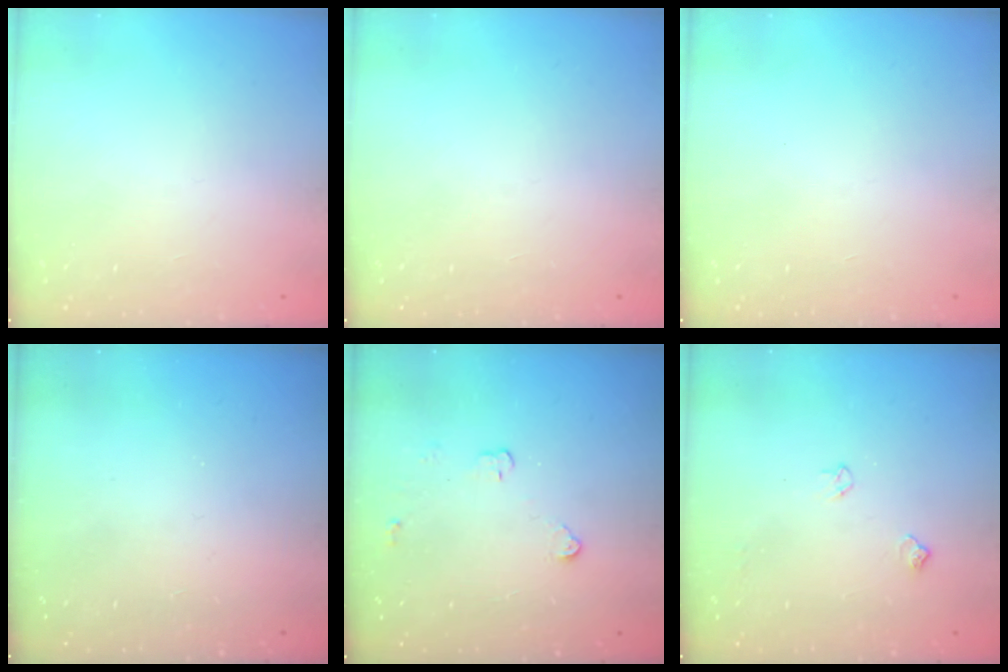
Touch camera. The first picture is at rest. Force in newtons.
{"total": 0.0}
{"total": 0.0}
{"total": 0.0}
{"total": 3.6, "press": 3.5, "slide": 0.5}
{"total": 4.9, "press": 4.8, "slide": 0.7}